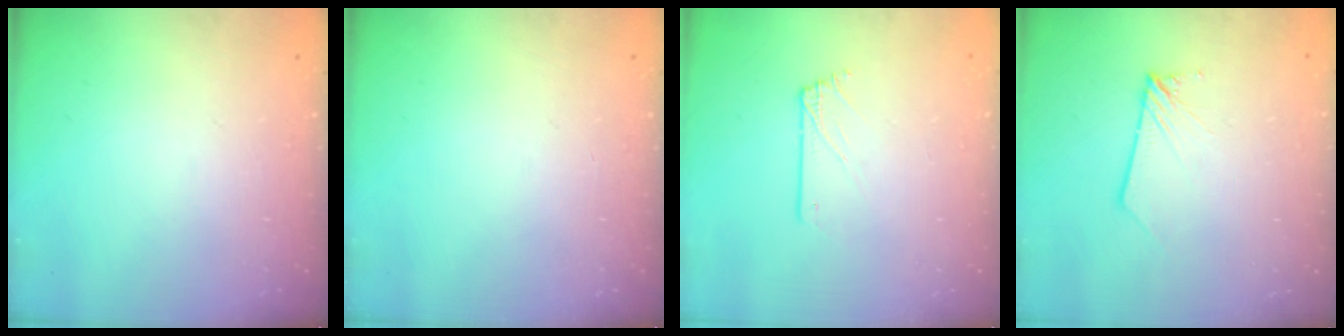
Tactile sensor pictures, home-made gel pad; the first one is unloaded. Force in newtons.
{"total": 0.0}
{"total": 1.5, "press": 1.5, "slide": 0.1}
{"total": 2.7, "press": 2.7, "slide": 0.2}